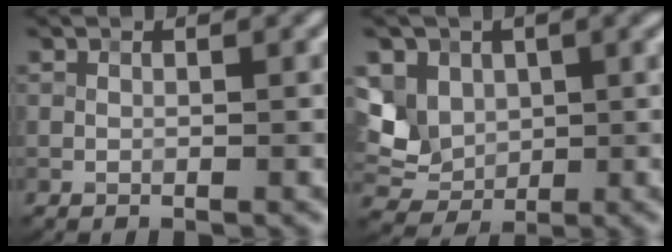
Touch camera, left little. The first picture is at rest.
{"total": 6.6, "force": [1.2, 5.5, 3.3], "torque": [-0.069, 0.017, 0.007]}